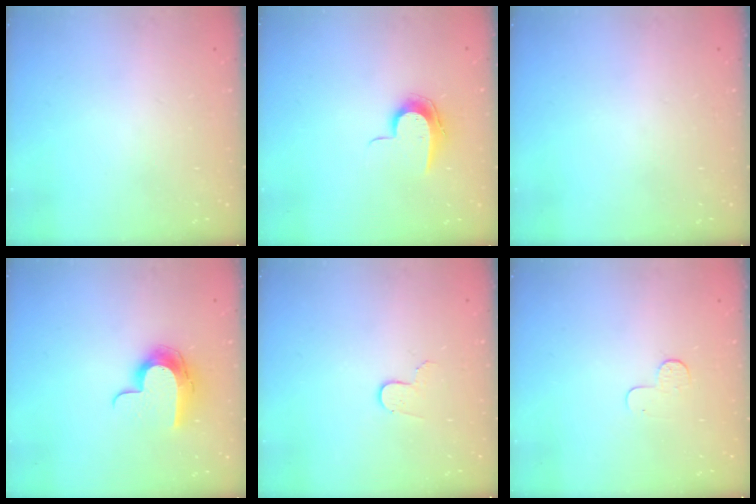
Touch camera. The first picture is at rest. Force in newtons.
{"total": 8.5, "press": 8.5, "slide": 0.8}
{"total": 0.0}
{"total": 12.3, "press": 12.3, "slide": 0.9}
{"total": 3.6, "press": 3.6, "slide": 0.3}
{"total": 4.9, "press": 4.8, "slide": 0.5}